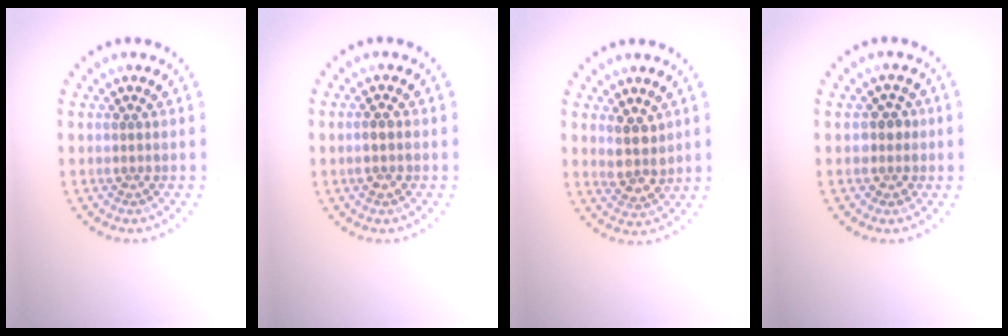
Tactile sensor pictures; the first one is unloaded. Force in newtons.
{"total": 1.4, "press": 1.3, "slide": 0.4}
{"total": 2.9, "press": 2.6, "slide": 1.3}
{"total": 1.8, "press": 1.6, "slide": 0.9}